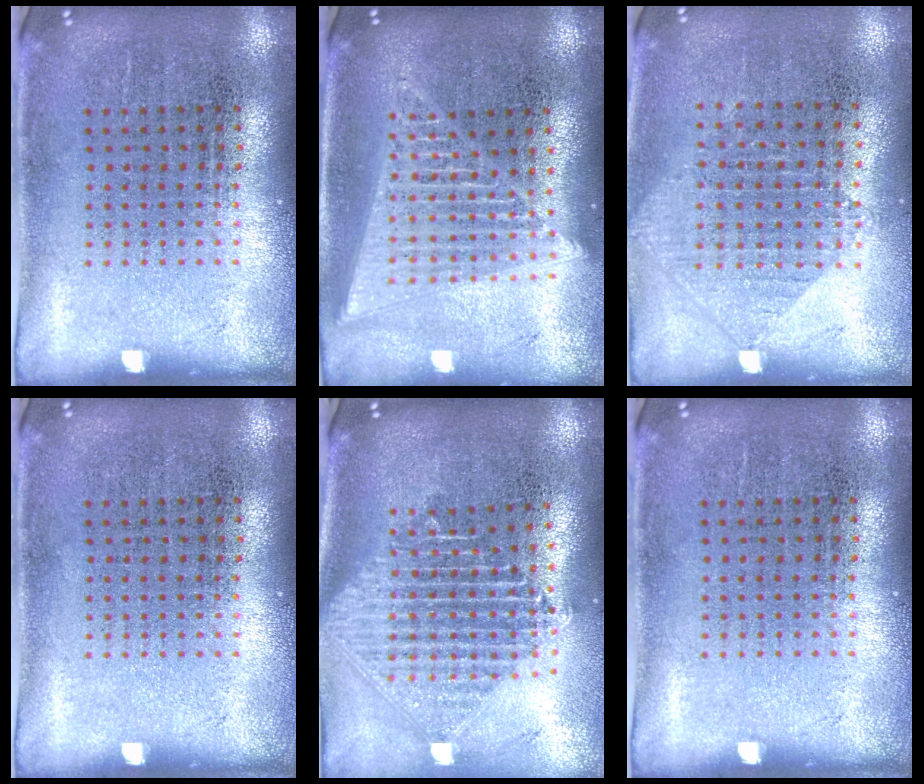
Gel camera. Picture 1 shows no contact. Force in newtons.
{"total": 1.8, "press": 1.6, "slide": 0.8}
{"total": 0.9, "press": 0.9, "slide": 0.2}
{"total": 0.0}
{"total": 2.3, "press": 1.8, "slide": 1.4}
{"total": 0.0}